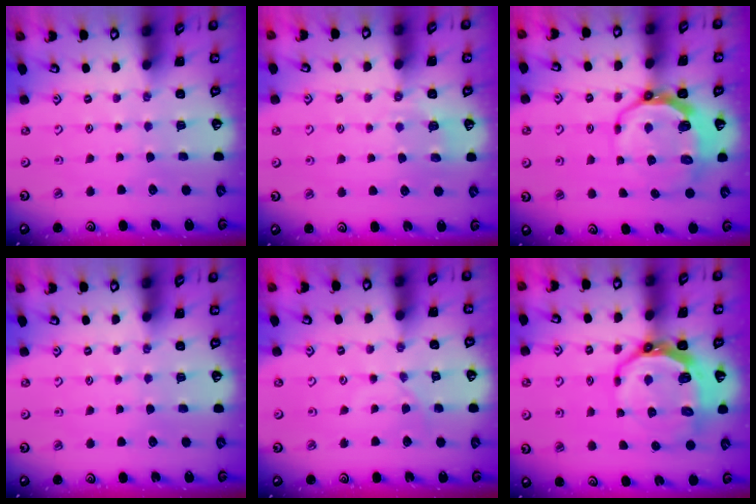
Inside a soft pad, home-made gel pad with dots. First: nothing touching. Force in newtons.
{"total": 3.0, "press": 2.5, "slide": 1.6}
{"total": 9.4, "press": 8.6, "slide": 3.9}
{"total": 0.0}
{"total": 0.6, "press": 0.5, "slide": 0.2}
{"total": 13.1, "press": 12.3, "slide": 4.7}